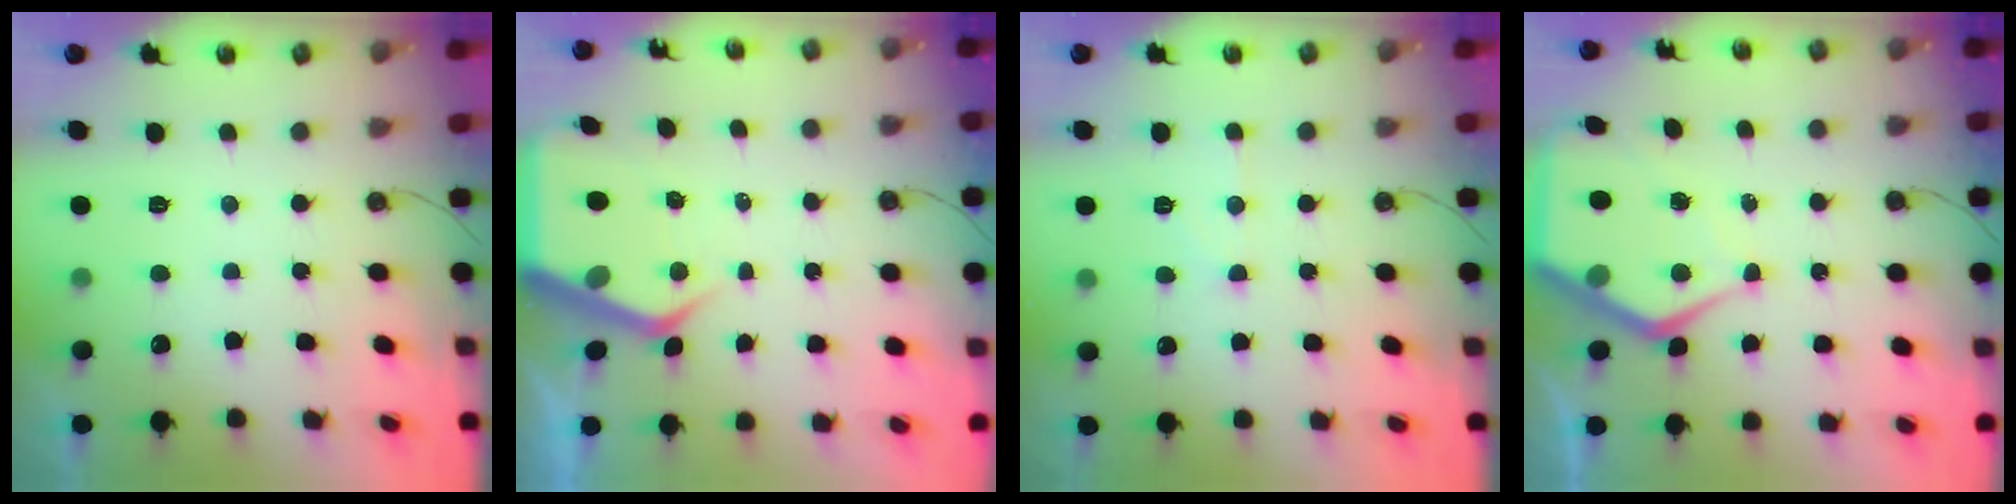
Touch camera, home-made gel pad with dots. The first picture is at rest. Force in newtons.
{"total": 6.8, "press": 6.7, "slide": 0.6}
{"total": 7.3, "press": 7.3, "slide": 0.6}
{"total": 10.7, "press": 10.6, "slide": 1.3}